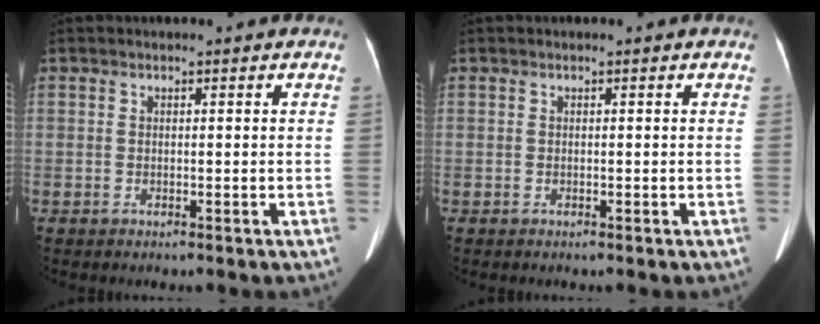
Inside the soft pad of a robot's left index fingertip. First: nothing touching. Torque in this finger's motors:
{"motor_torque": [0.08, -0.02, 0.00, -0.01]}